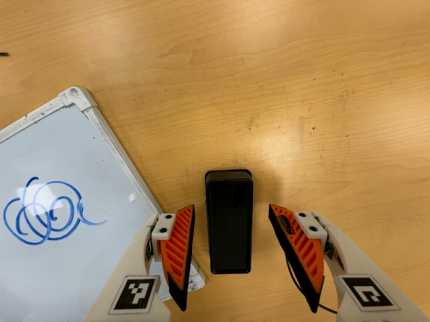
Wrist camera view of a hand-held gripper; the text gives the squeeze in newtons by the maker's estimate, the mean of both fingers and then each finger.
{"total": 0.0}